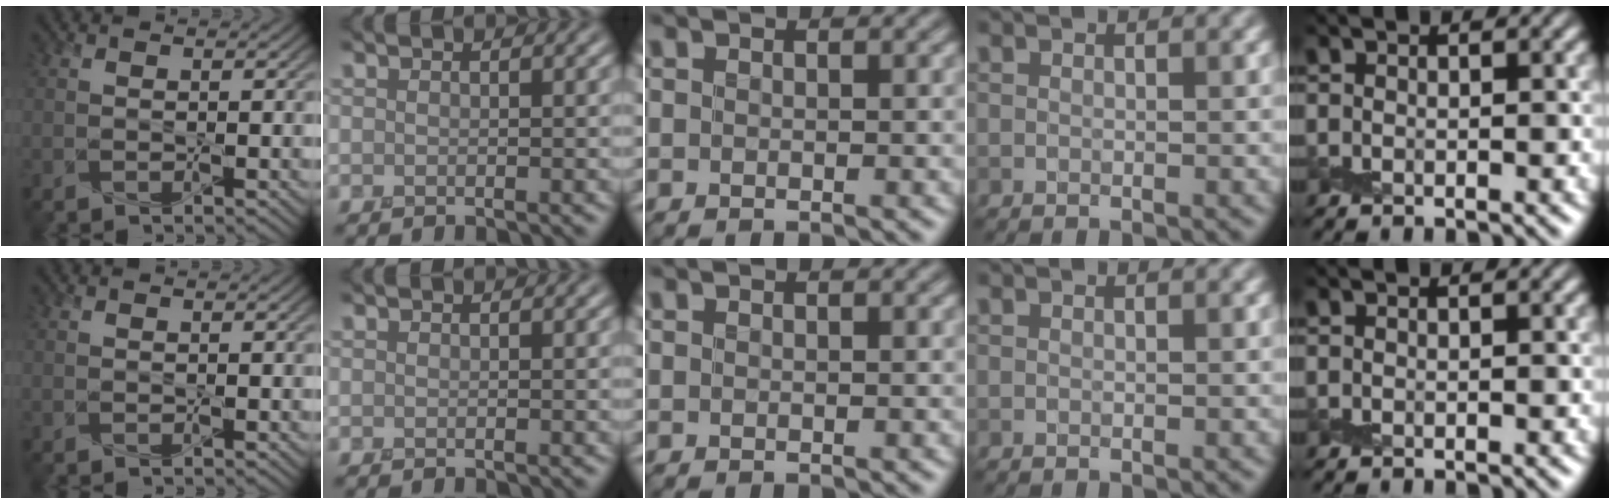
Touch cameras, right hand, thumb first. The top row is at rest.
{}